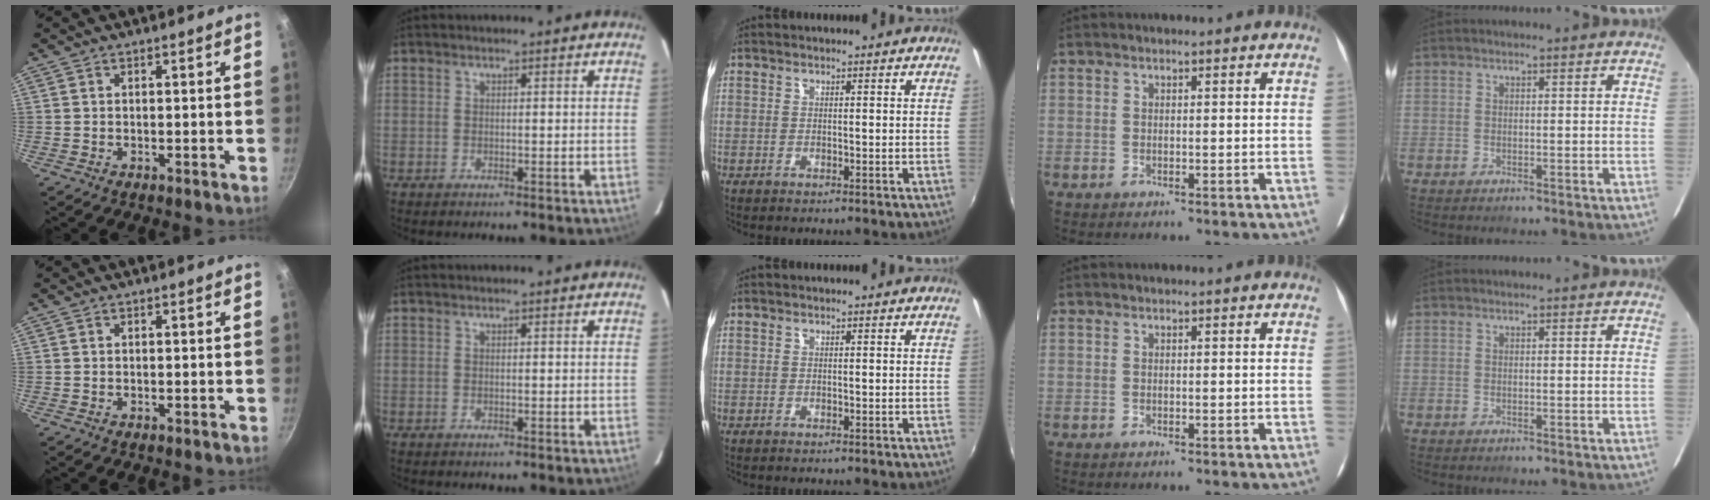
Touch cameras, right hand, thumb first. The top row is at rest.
{}